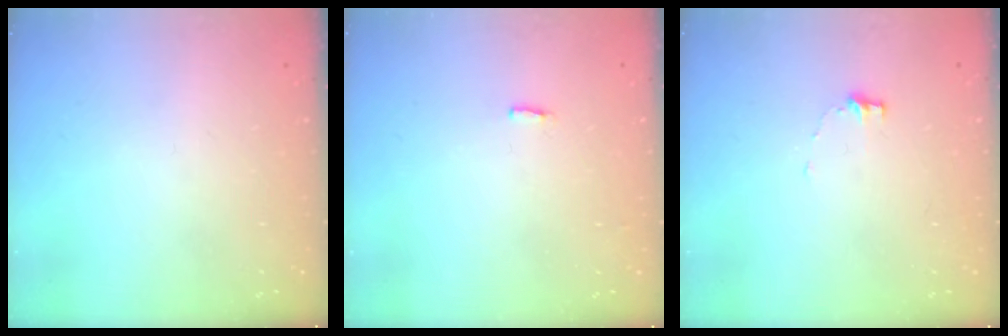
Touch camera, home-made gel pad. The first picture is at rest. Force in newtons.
{"total": 3.0, "press": 2.9, "slide": 0.5}
{"total": 6.2, "press": 6.2, "slide": 0.4}